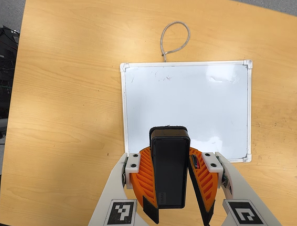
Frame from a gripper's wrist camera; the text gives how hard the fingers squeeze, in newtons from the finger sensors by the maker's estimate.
{"total": 10.5, "left": 9.6, "right": 11.4}